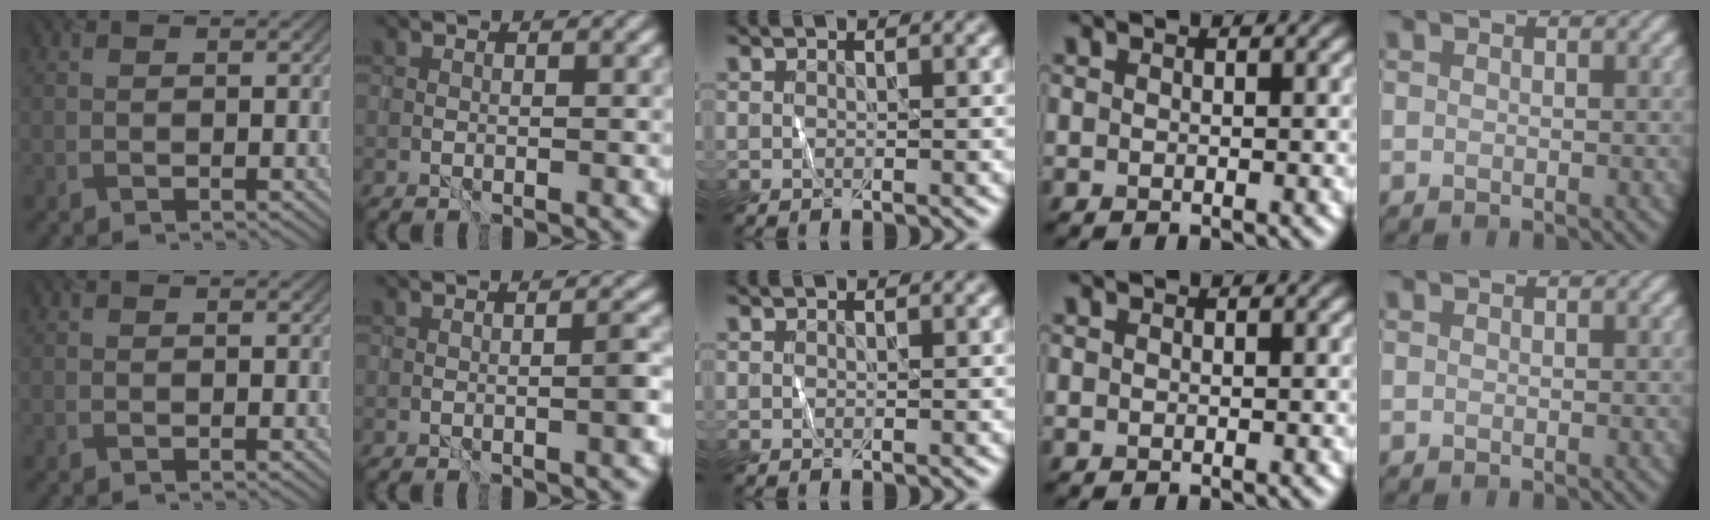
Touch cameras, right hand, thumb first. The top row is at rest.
{"index": {"total": 1.4, "force": [-0.1, -0.1, 1.4], "torque": [-0.021, 0.004, -0.004]}}